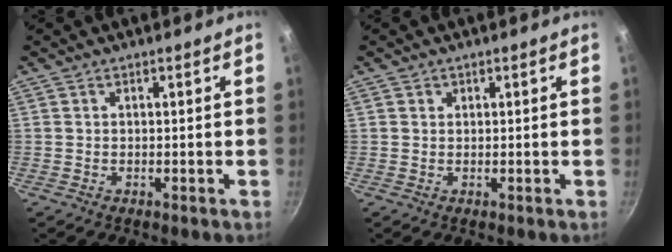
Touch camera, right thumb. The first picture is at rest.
{"total": 0.8, "force": [0.3, 0.7, 0.1], "torque": [0.002, 0.003, 0.003]}